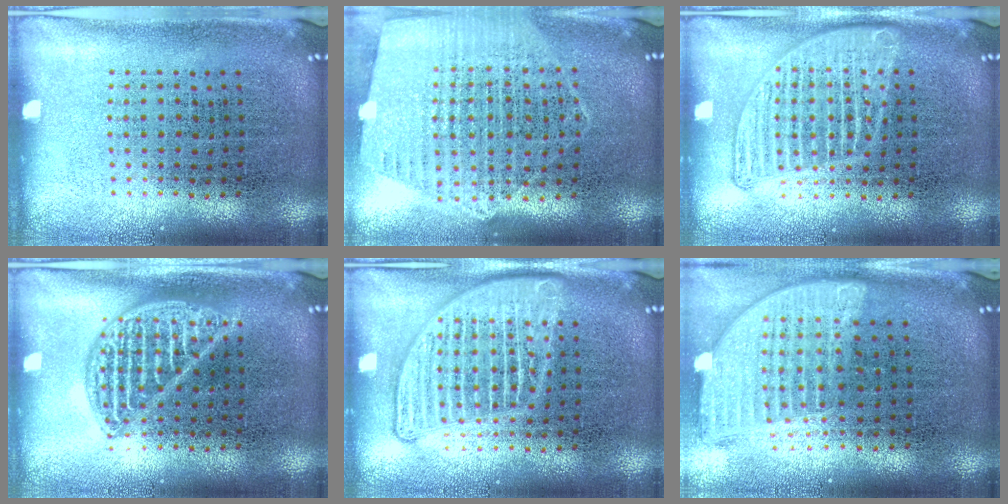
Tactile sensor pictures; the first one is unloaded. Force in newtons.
{"total": 1.2, "press": 1.2, "slide": 0.3}
{"total": 1.4, "press": 1.4, "slide": 0.2}
{"total": 2.1, "press": 2.1, "slide": 0.2}
{"total": 2.1, "press": 2.1, "slide": 0.2}
{"total": 1.9, "press": 1.6, "slide": 1.1}